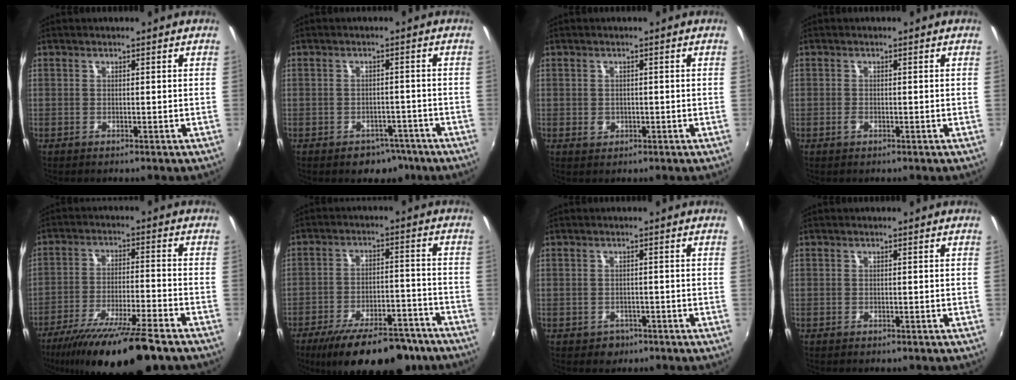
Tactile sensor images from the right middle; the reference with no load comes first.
{"total": 5.2, "force": [-3.4, 3.6, 1.4], "torque": [-0.029, 0.007, -0.034]}
{"total": 1.7, "force": [-0.2, 1.6, 0.5], "torque": [-0.008, 0.000, 0.000]}
{"total": 0.7, "force": [-0.5, 0.2, 0.4], "torque": [-0.008, 0.000, -0.010]}
{"total": 17.6, "force": [-13.7, 1.5, 10.9], "torque": [-0.206, -0.041, -0.225]}
{"total": 19.9, "force": [-15.4, 6.7, 10.6], "torque": [-0.186, -0.020, -0.214]}
{"total": 3.0, "force": [-1.5, 2.5, 0.6], "torque": [-0.020, -0.003, -0.017]}
{"total": 0.6, "force": [-0.5, 0.4, 0.1], "torque": [-0.004, -0.003, -0.008]}